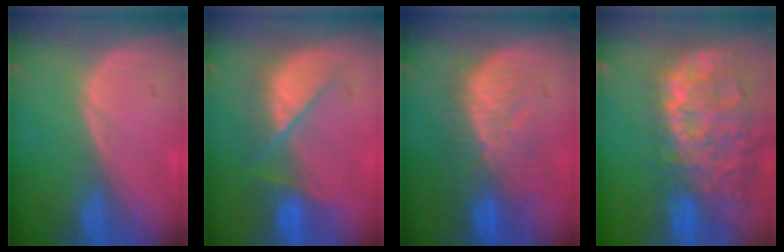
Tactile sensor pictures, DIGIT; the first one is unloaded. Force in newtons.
{"total": 7.3, "press": 7.2, "slide": 0.7}
{"total": 10.1, "press": 8.8, "slide": 5.0}
{"total": 15.0, "press": 12.2, "slide": 8.7}